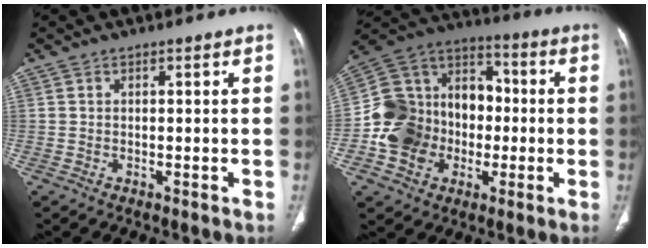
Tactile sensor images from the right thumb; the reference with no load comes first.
{"total": 19.8, "force": [-3.6, 16.2, 10.8], "torque": [-0.164, 0.058, -0.061]}